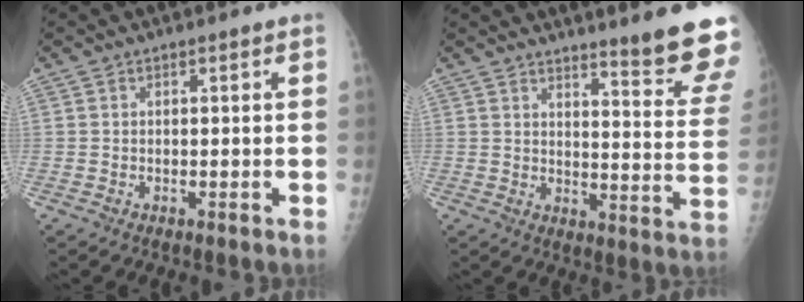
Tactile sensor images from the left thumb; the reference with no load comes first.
{"total": 14.5, "force": [12.0, 0.8, 8.0], "torque": [-0.081, -0.112, 0.147]}